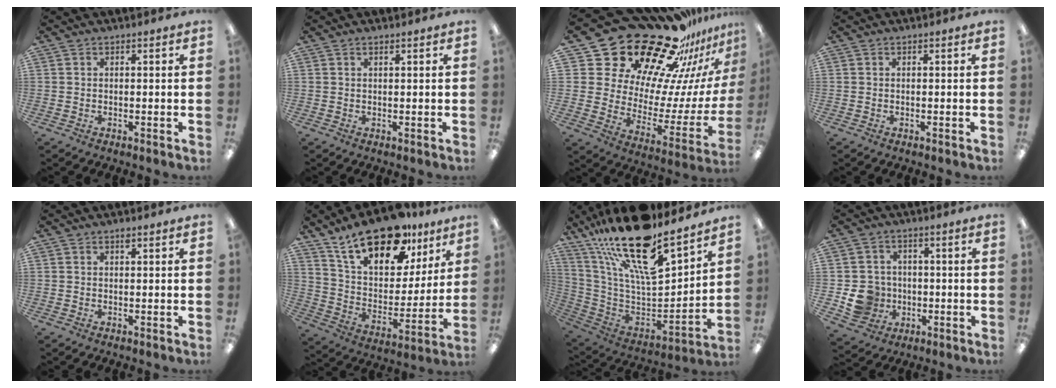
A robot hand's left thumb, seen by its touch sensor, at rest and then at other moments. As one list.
[{"total": 0.8, "force": [0.6, 0.1, 0.5], "torque": [-0.010, 0.001, 0.011]}, {"total": 29.3, "force": [22.5, 13.6, 13.0], "torque": [-0.174, -0.186, 0.414]}, {"total": 0.0}, {"total": 0.9, "force": [0.6, 0.3, 0.6], "torque": [-0.006, -0.001, 0.010]}, {"total": 22.0, "force": [15.8, 10.0, 11.6], "torque": [-0.199, -0.088, 0.277]}, {"total": 24.6, "force": [18.2, 7.2, 15.0], "torque": [-0.268, -0.131, 0.311]}, {"total": 8.6, "force": [-1.7, 8.1, 2.4], "torque": [-0.056, 0.014, -0.021]}]